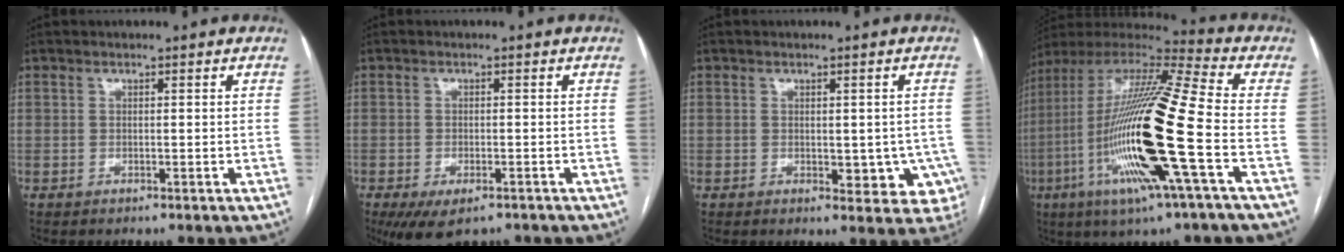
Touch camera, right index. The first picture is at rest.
{"total": 6.1, "force": [-4.1, 2.8, 3.6], "torque": [-0.059, -0.009, -0.062]}
{"total": 7.8, "force": [-1.2, 4.6, 6.2], "torque": [-0.057, 0.010, -0.005]}
{"total": 23.6, "force": [-5.7, 0.9, 22.9], "torque": [-0.462, -0.026, -0.119]}